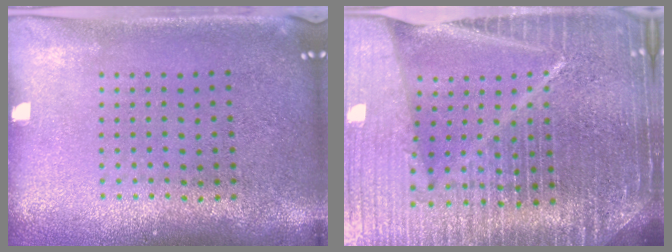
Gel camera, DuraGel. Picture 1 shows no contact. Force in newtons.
{"total": 7.2, "press": 6.1, "slide": 3.8}